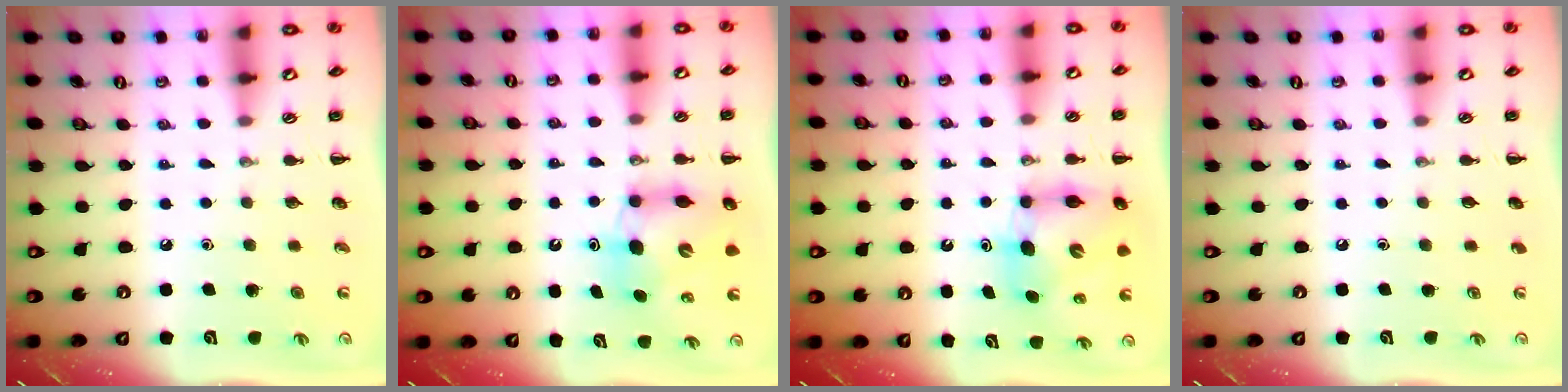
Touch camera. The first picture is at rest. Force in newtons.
{"total": 6.8, "press": 6.6, "slide": 1.7}
{"total": 6.6, "press": 6.5, "slide": 0.9}
{"total": 0.0}